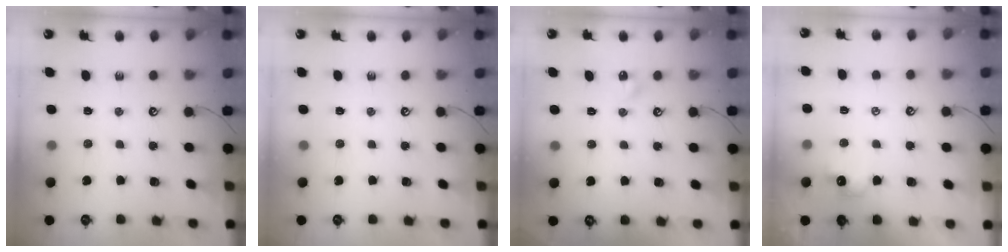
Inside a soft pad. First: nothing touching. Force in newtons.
{"total": 0.0}
{"total": 5.4, "press": 5.4, "slide": 0.5}
{"total": 1.2, "press": 1.1, "slide": 0.5}